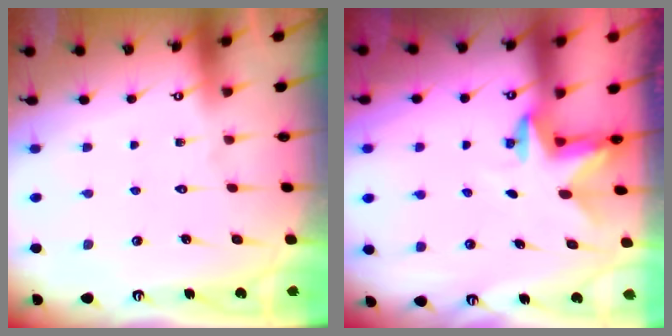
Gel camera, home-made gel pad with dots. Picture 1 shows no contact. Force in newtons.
{"total": 2.4, "press": 2.4, "slide": 0.4}